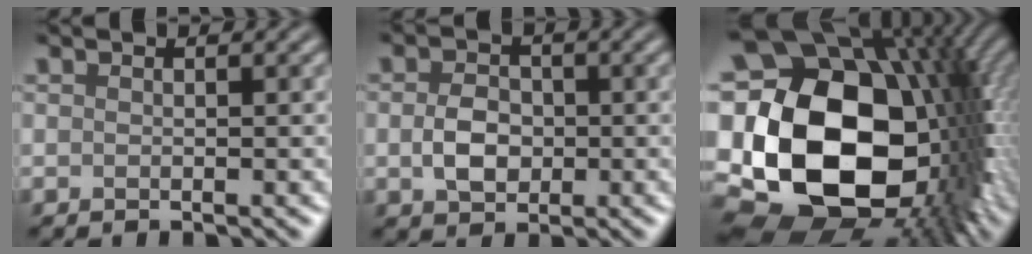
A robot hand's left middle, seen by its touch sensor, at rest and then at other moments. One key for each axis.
{"total": 3.1, "fx": -0.3, "fy": 2.3, "fz": 2.0, "tx": -0.040, "ty": 0.003, "tz": -0.009}
{"total": 20.7, "fx": -0.5, "fy": 14.8, "fz": 14.5, "tx": -0.301, "ty": -0.027, "tz": 0.019}